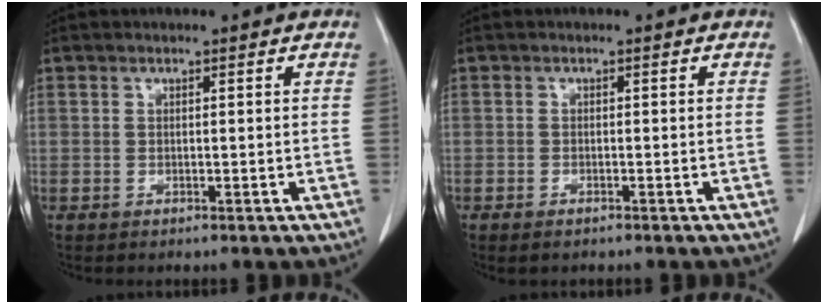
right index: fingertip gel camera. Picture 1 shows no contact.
{"total": 1.4, "force": [-1.1, 0.5, 0.8], "torque": [-0.014, -0.001, -0.012]}